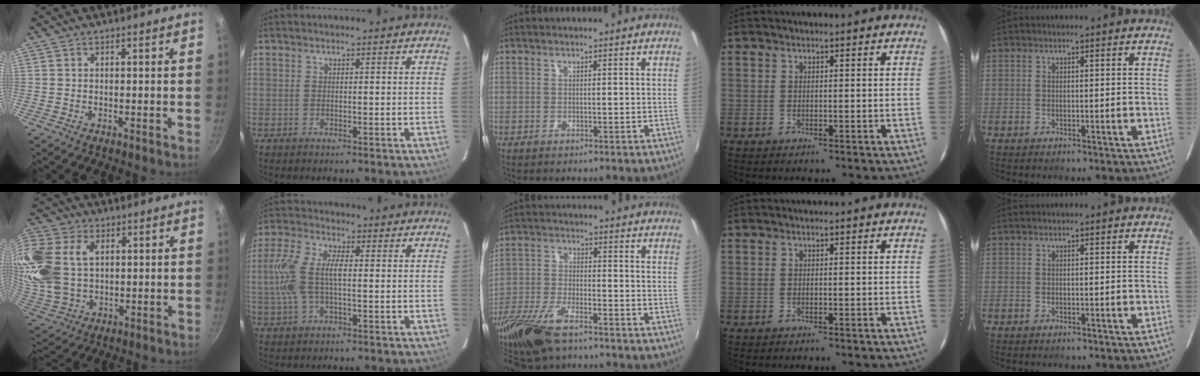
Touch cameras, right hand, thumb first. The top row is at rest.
{"thumb": {"total": 21.1, "force": [4.7, 15.0, 14.1], "torque": [-0.325, 0.007, 0.096]}, "index": {"total": 10.0, "force": [-0.1, 4.4, 8.9], "torque": [-0.198, 0.012, -0.002]}, "middle": {"total": 13.2, "force": [-9.8, 4.1, 7.8], "torque": [-0.184, -0.028, -0.195]}}